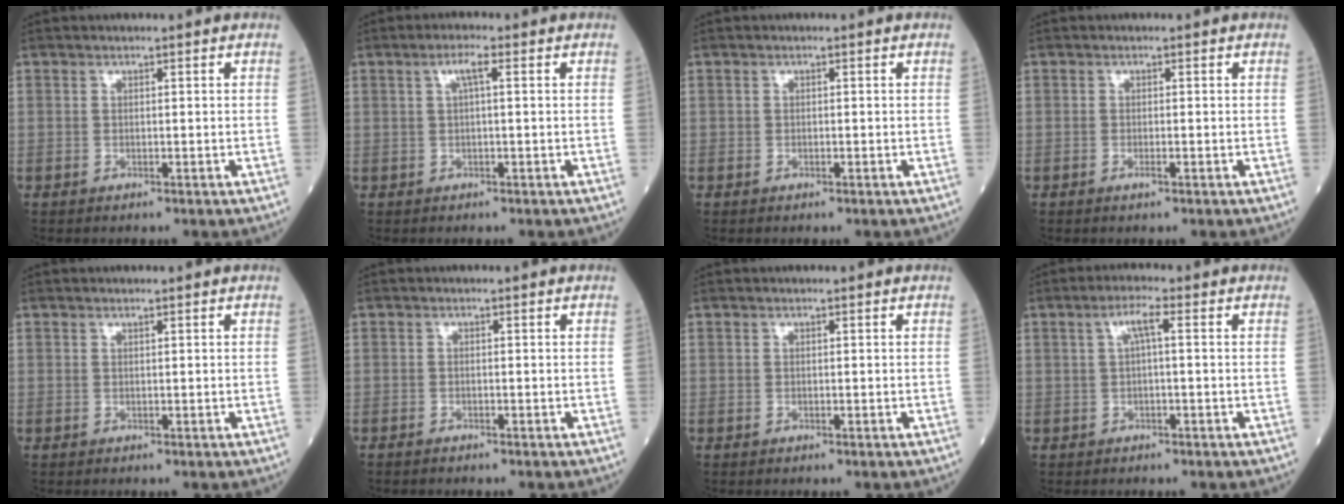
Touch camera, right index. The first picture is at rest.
{"total": 2.5, "force": [0.8, 0.2, 2.3], "torque": [-0.047, 0.009, 0.015]}
{"total": 0.0}
{"total": 0.9, "force": [-0.4, 0.1, 0.8], "torque": [-0.017, -0.002, -0.007]}
{"total": 0.0}
{"total": 0.8, "force": [-0.8, 0.2, 0.2], "torque": [-0.008, 0.000, -0.014]}
{"total": 0.0}
{"total": 3.1, "force": [0.7, 0.3, 3.0], "torque": [-0.057, 0.012, 0.013]}